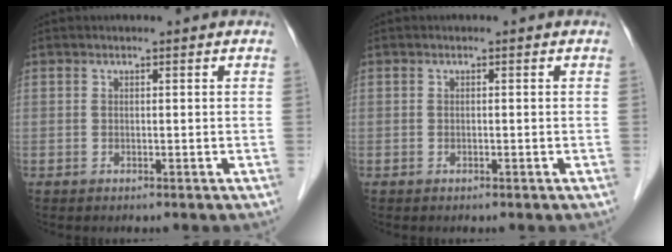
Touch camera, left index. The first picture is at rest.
{"total": 0.0}